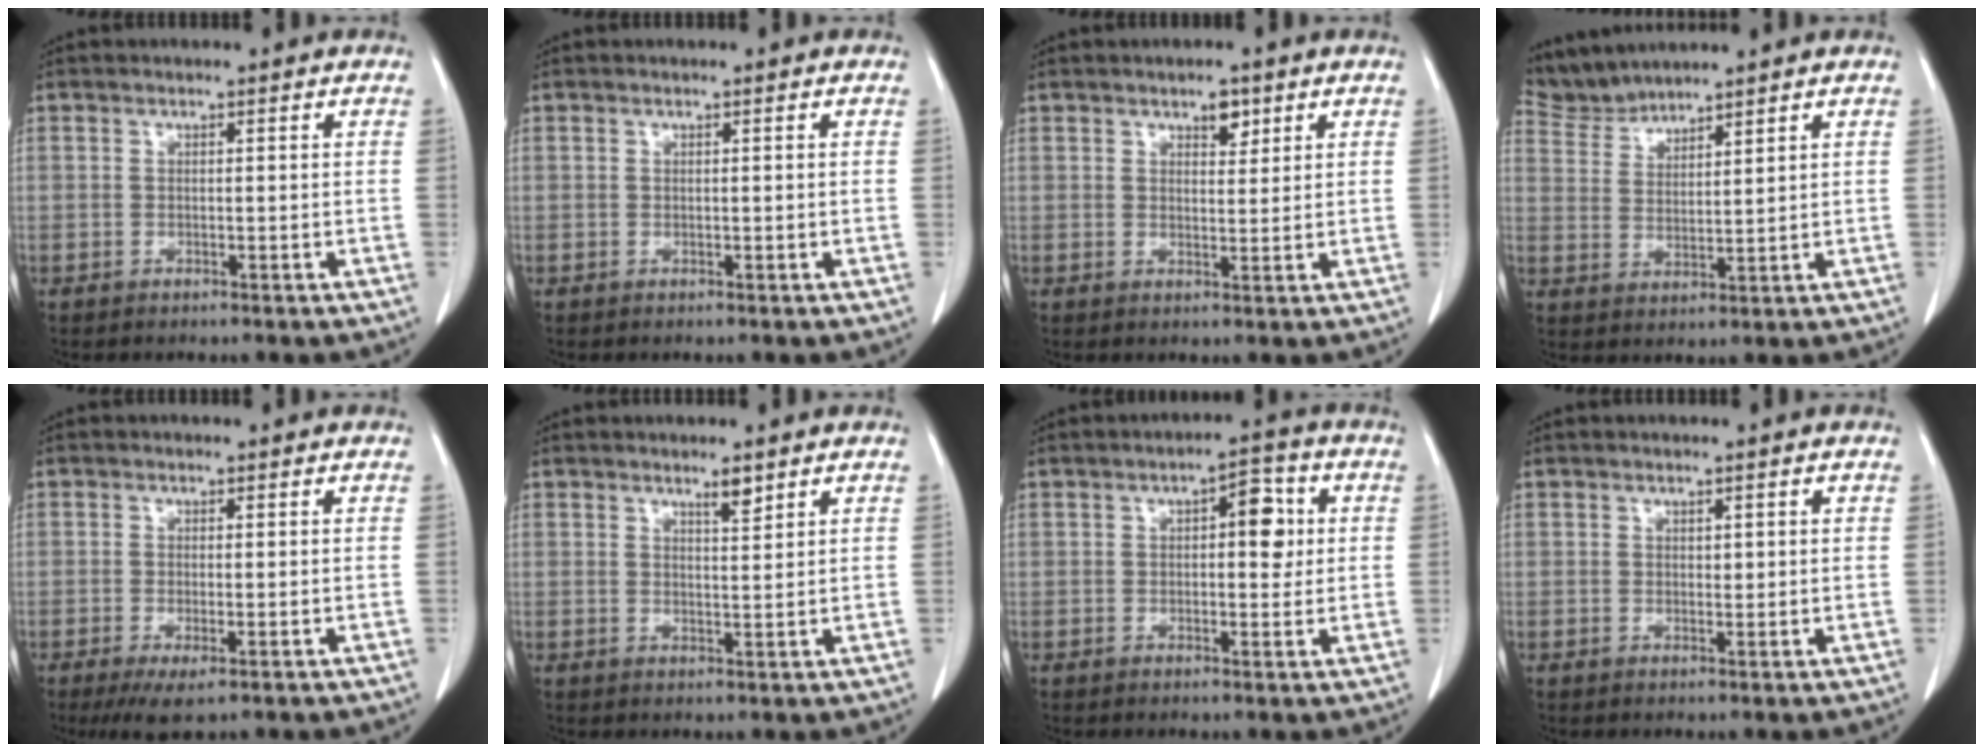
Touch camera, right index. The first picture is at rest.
{"total": 0.0}
{"total": 2.6, "force": [1.6, 1.2, 1.7], "torque": [-0.023, -0.001, 0.027]}
{"total": 4.6, "force": [4.6, -0.3, -0.1], "torque": [-0.008, 0.004, 0.102]}
{"total": 4.1, "force": [-2.1, 0.9, 3.4], "torque": [-0.058, -0.012, -0.032]}
{"total": 2.3, "force": [1.8, 0.3, 1.5], "torque": [-0.029, -0.002, 0.031]}
{"total": 5.3, "force": [1.1, 2.3, 4.7], "torque": [-0.061, 0.017, 0.012]}
{"total": 1.1, "force": [0.4, 0.6, 0.8], "torque": [-0.009, -0.001, 0.008]}